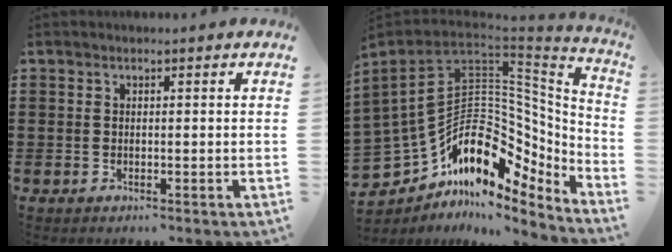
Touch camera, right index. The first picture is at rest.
{"total": 16.3, "force": [-0.7, 12.4, 10.6], "torque": [-0.208, -0.040, -0.013]}